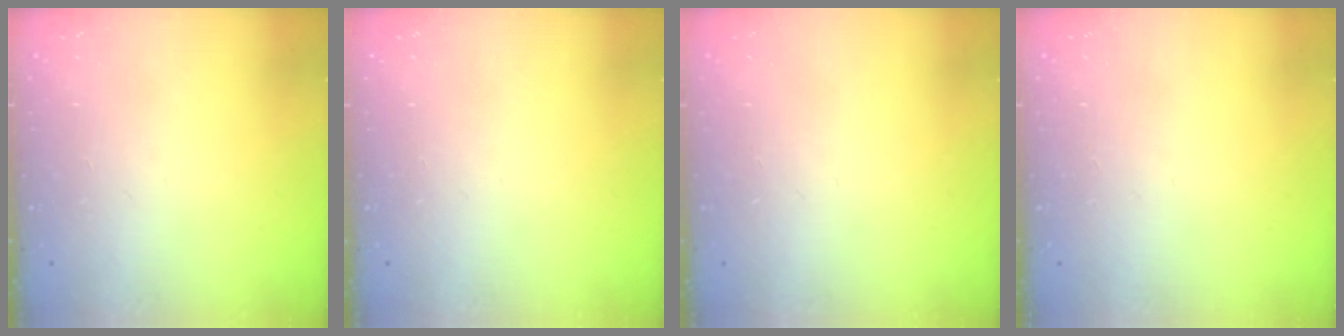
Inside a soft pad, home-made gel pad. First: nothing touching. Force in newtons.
{"total": 0.0}
{"total": 0.0}
{"total": 0.0}